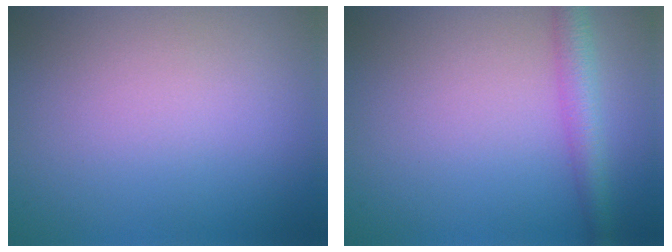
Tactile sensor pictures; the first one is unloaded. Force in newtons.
{"total": 3.0, "press": 3.0, "slide": 0.1}